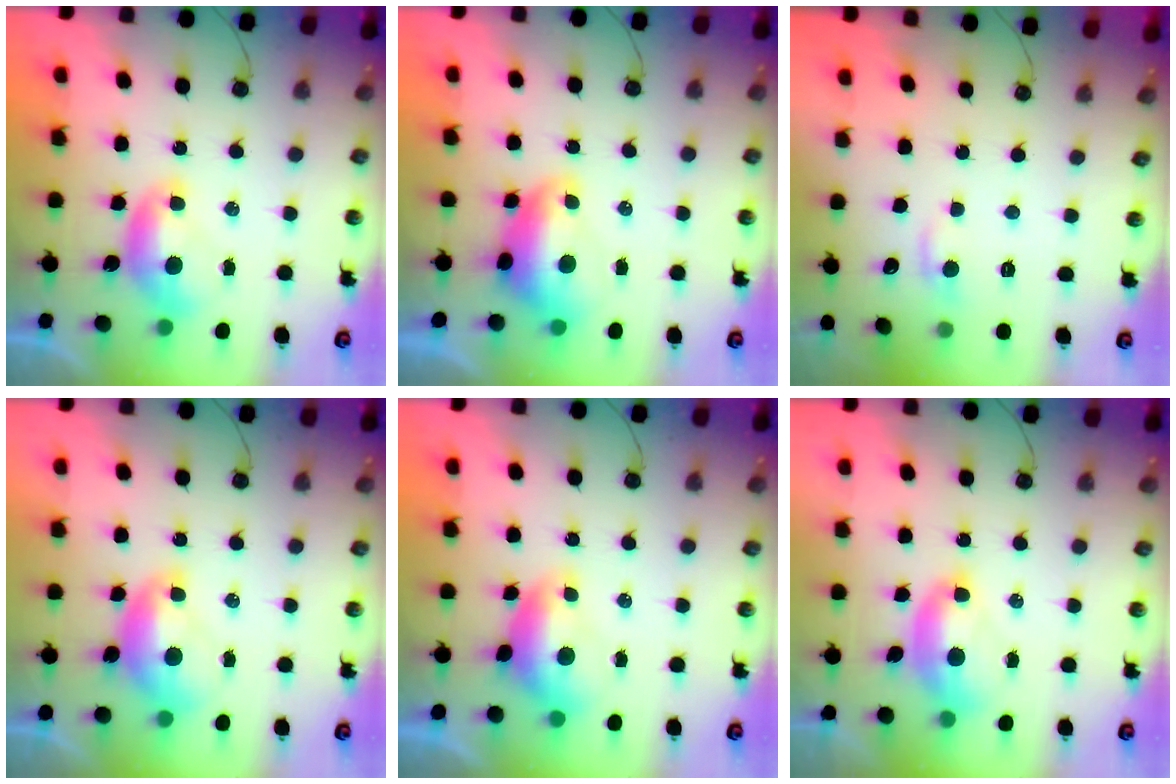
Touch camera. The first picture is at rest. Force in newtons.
{"total": 2.2, "press": 2.1, "slide": 0.7}
{"total": 0.6, "press": 0.3, "slide": 0.6}
{"total": 1.6, "press": 1.6, "slide": 0.2}
{"total": 0.7, "press": 0.6, "slide": 0.4}
{"total": 2.9, "press": 2.8, "slide": 0.6}